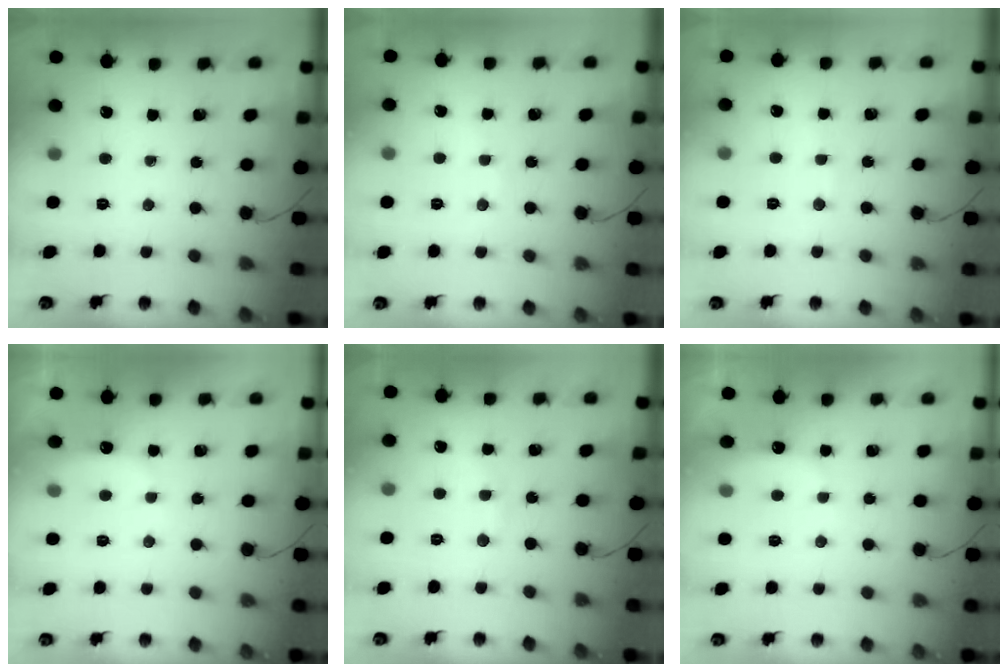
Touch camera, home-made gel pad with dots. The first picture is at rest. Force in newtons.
{"total": 2.2, "press": 2.1, "slide": 0.7}
{"total": 4.2, "press": 4.1, "slide": 1.1}
{"total": 6.8, "press": 6.7, "slide": 1.1}
{"total": 6.8, "press": 6.7, "slide": 1.6}
{"total": 6.8, "press": 6.7, "slide": 1.1}